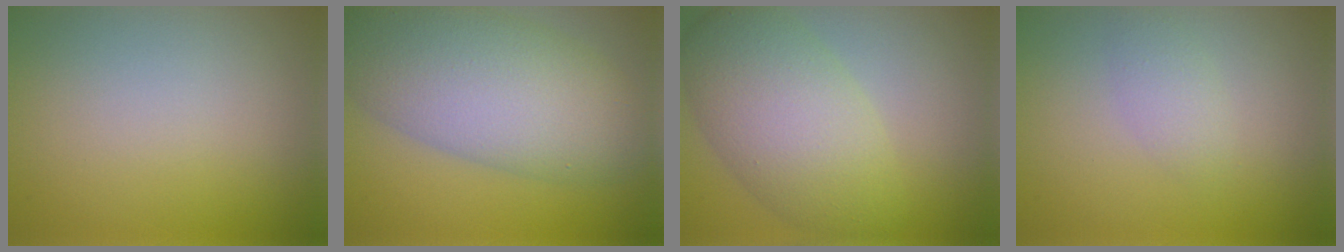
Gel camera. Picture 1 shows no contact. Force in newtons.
{"total": 10.3, "press": 10.3, "slide": 0.3}
{"total": 7.7, "press": 7.7, "slide": 0.3}
{"total": 1.6, "press": 1.6, "slide": 0.0}